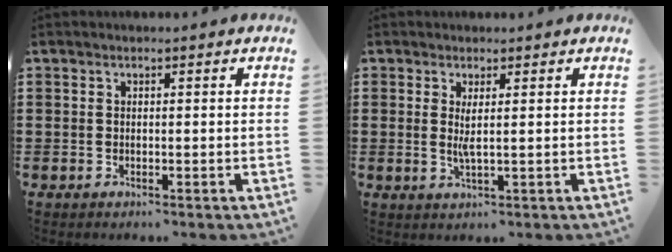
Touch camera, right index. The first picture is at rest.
{"total": 2.3, "force": [0.4, 0.0, 2.2], "torque": [-0.046, -0.007, 0.007]}